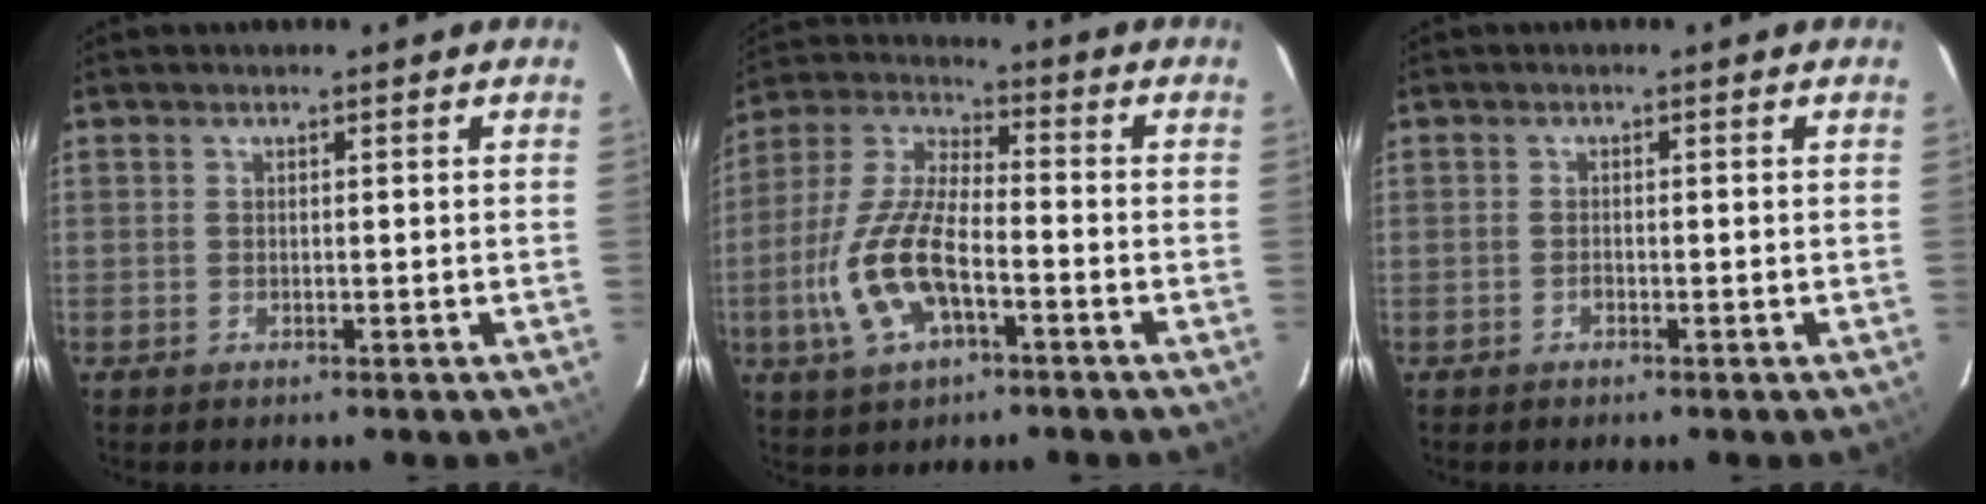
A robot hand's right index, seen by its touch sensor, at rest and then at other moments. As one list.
[{"total": 14.5, "force": [-5.2, 6.0, 12.1], "torque": [-0.267, -0.002, -0.100]}, {"total": 0.7, "force": [-0.5, 0.4, 0.2], "torque": [-0.004, 0.002, -0.010]}]